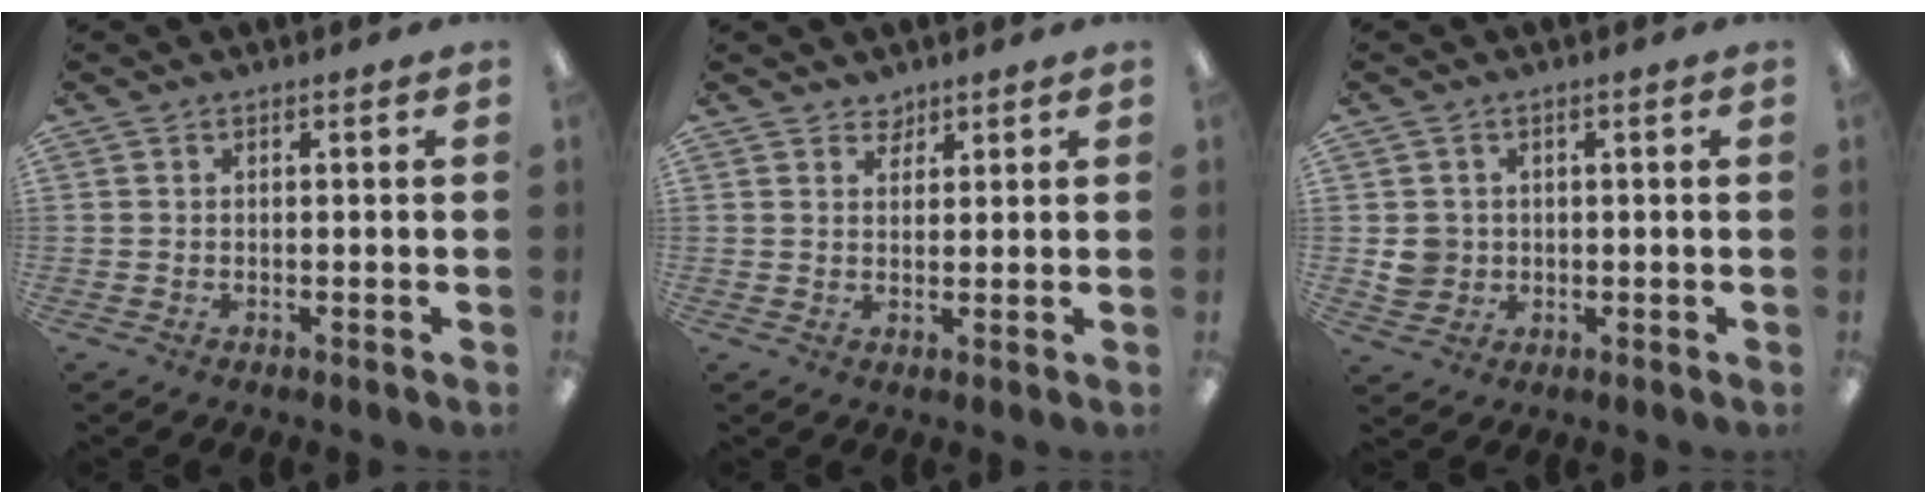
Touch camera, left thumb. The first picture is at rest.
{"total": 2.7, "force": [2.3, 1.4, 0.1], "torque": [0.002, -0.011, 0.043]}
{"total": 4.4, "force": [0.5, 4.3, 1.0], "torque": [-0.009, 0.005, 0.009]}